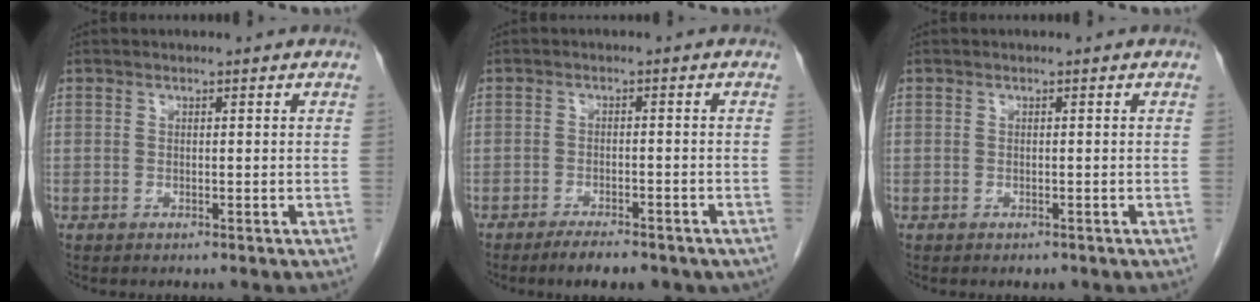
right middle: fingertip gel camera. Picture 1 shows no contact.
{"total": 6.2, "force": [-4.8, 2.0, 3.5], "torque": [-0.047, -0.005, -0.063]}
{"total": 0.6, "force": [-0.5, 0.4, 0.2], "torque": [-0.007, -0.001, -0.004]}